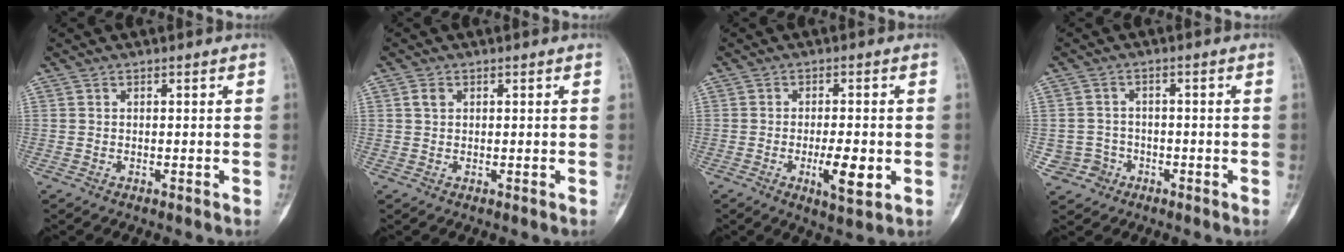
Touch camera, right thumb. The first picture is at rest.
{"total": 1.5, "force": [0.5, 1.1, 0.8], "torque": [-0.013, 0.002, 0.010]}
{"total": 6.9, "force": [-1.7, 2.2, 6.3], "torque": [-0.099, -0.007, -0.023]}
{"total": 4.1, "force": [-1.6, 3.7, -0.2], "torque": [0.028, 0.018, -0.028]}